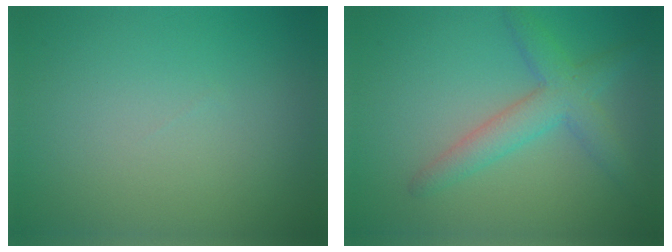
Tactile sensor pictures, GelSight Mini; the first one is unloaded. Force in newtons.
{"total": 3.9, "press": 3.9, "slide": 0.1}